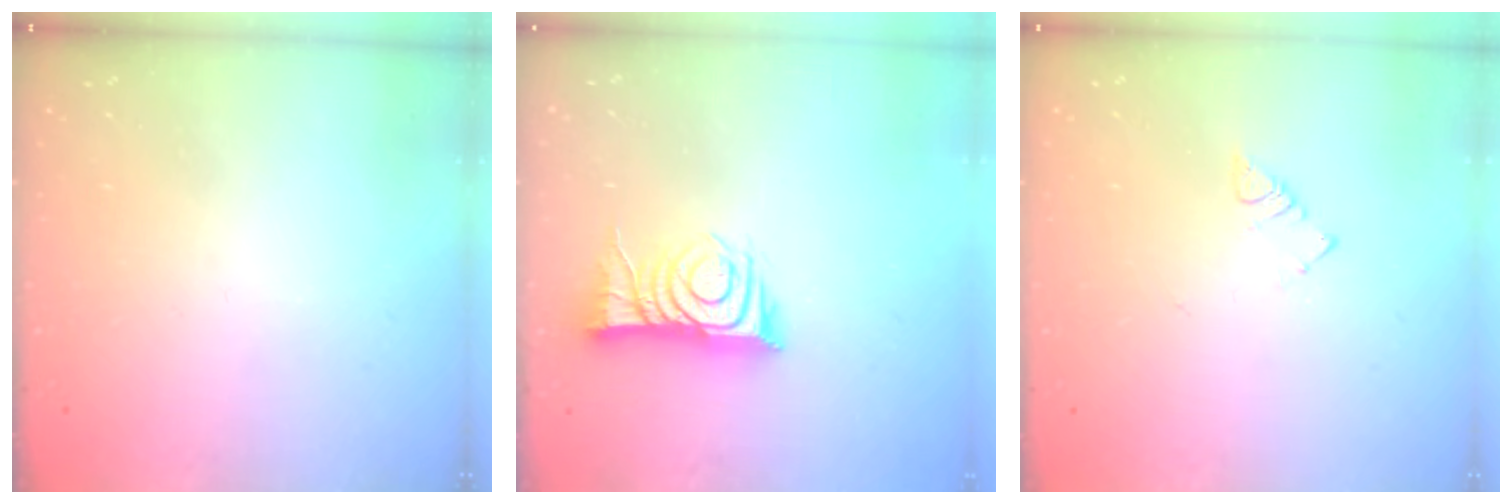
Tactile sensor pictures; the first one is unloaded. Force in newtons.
{"total": 11.9, "press": 11.9, "slide": 0.6}
{"total": 2.7, "press": 2.7, "slide": 0.4}